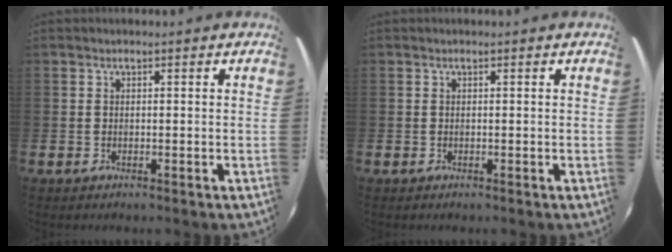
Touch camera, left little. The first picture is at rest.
{"total": 0.0}